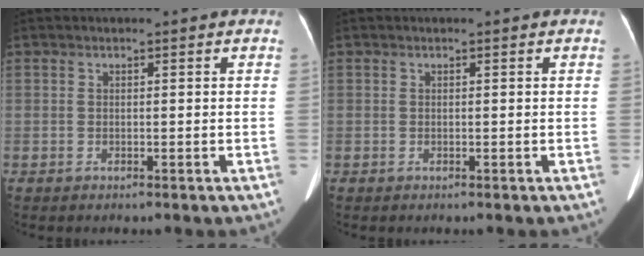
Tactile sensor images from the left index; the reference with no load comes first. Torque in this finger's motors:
{"motor_torque": [0.03, 0.03, 0.00, 0.00]}